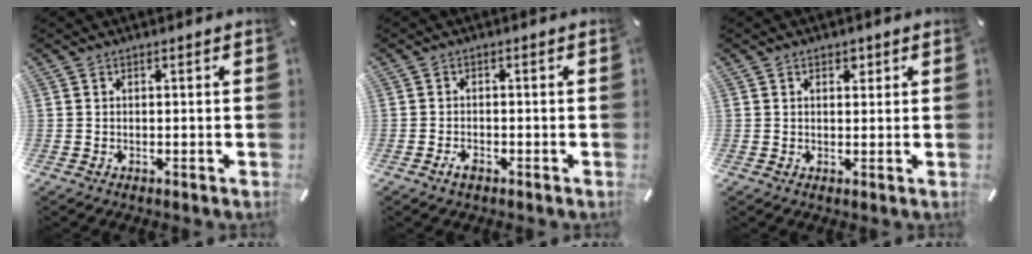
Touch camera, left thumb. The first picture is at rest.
{"total": 2.0, "force": [-1.3, 0.9, 1.2], "torque": [-0.030, 0.003, -0.027]}
{"total": 2.1, "force": [0.9, 1.4, 1.3], "torque": [-0.011, -0.001, 0.011]}